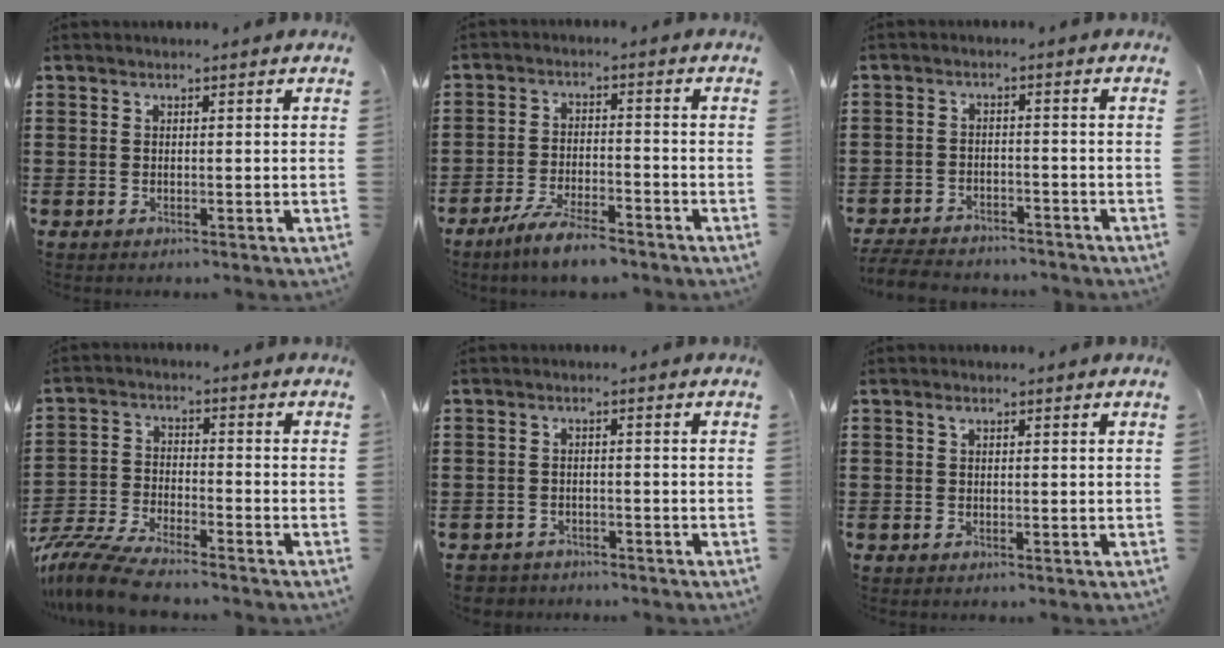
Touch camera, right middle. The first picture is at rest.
{"total": 5.8, "force": [-5.0, 0.7, 2.8], "torque": [-0.063, -0.007, -0.100]}
{"total": 4.6, "force": [-4.5, 0.7, 0.6], "torque": [-0.013, 0.001, -0.094]}
{"total": 7.4, "force": [-6.9, 0.6, 2.6], "torque": [-0.075, -0.009, -0.142]}
{"total": 2.0, "force": [-2.0, 0.5, -0.2], "torque": [-0.002, -0.002, -0.045]}
{"total": 0.8, "force": [0.4, 0.3, 0.6], "torque": [-0.012, 0.004, 0.007]}